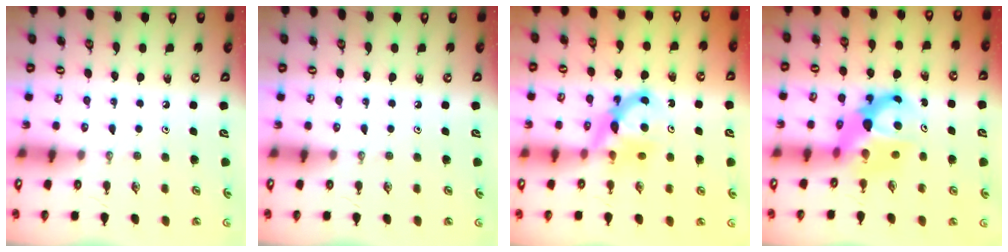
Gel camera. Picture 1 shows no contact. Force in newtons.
{"total": 0.0}
{"total": 7.2, "press": 7.2, "slide": 0.6}
{"total": 7.7, "press": 7.7, "slide": 0.5}